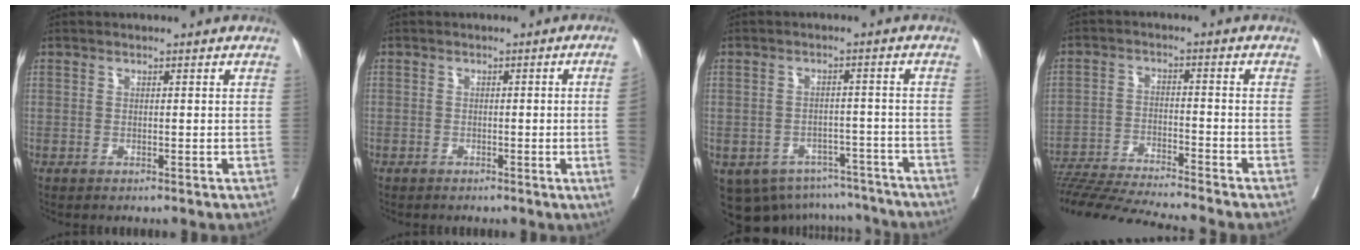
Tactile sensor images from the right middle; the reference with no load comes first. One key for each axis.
{"total": 3.3, "fx": -0.6, "fy": -1.0, "fz": 3.1, "tx": -0.036, "ty": -0.006, "tz": -0.008}
{"total": 12.8, "fx": -10.4, "fy": 6.9, "fz": 2.5, "tx": -0.042, "ty": 0.023, "tz": -0.124}
{"total": 12.8, "fx": -11.9, "fy": -1.7, "fz": 4.3, "tx": -0.052, "ty": -0.016, "tz": -0.202}